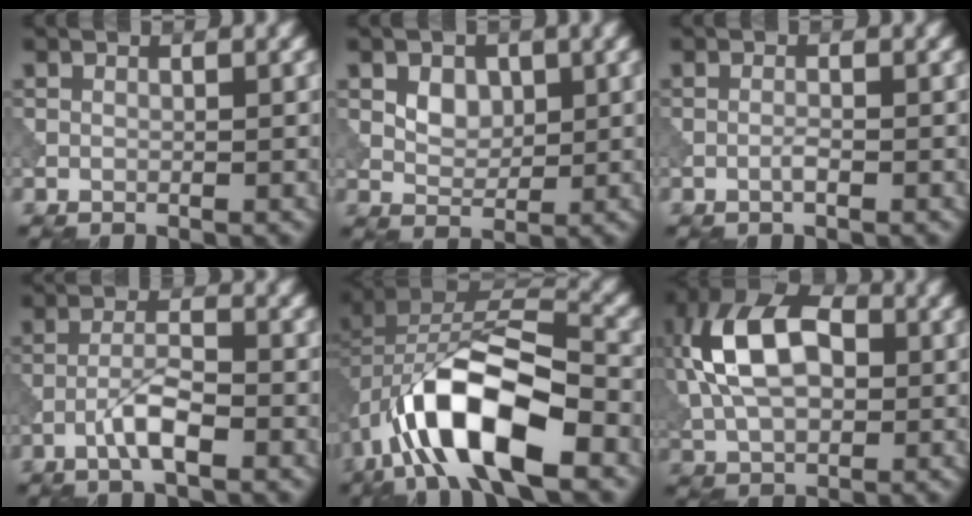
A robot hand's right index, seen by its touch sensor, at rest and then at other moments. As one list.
[{"total": 2.5, "force": [0.9, 1.8, 1.5], "torque": [-0.025, -0.007, 0.017]}, {"total": 0.8, "force": [-0.4, 0.1, 0.7], "torque": [-0.014, 0.001, -0.010]}, {"total": 3.3, "force": [-1.7, 0.7, 2.8], "torque": [-0.054, 0.009, -0.038]}, {"total": 12.5, "force": [-5.0, 5.5, 10.1], "torque": [-0.186, 0.011, -0.090]}, {"total": 10.2, "force": [1.5, 6.2, 8.0], "torque": [-0.174, 0.022, 0.014]}]